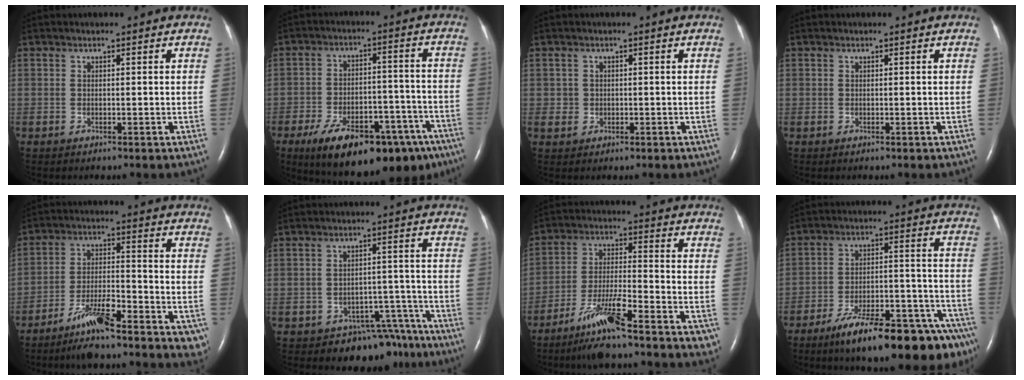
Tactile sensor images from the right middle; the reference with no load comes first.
{"total": 21.3, "force": [-14.3, 8.5, 13.4], "torque": [-0.155, 0.019, -0.203]}
{"total": 1.7, "force": [0.0, 1.7, 0.2], "torque": [0.000, 0.004, 0.004]}
{"total": 0.0}
{"total": 11.3, "force": [-7.6, 2.2, 8.0], "torque": [-0.119, -0.006, -0.126]}
{"total": 9.8, "force": [-8.1, 5.4, 1.3], "torque": [0.016, 0.042, -0.097]}
{"total": 11.8, "force": [-8.0, 1.1, 8.5], "torque": [-0.145, -0.017, -0.141]}
{"total": 21.5, "force": [-16.0, 3.6, 13.9], "torque": [-0.130, 0.029, -0.240]}